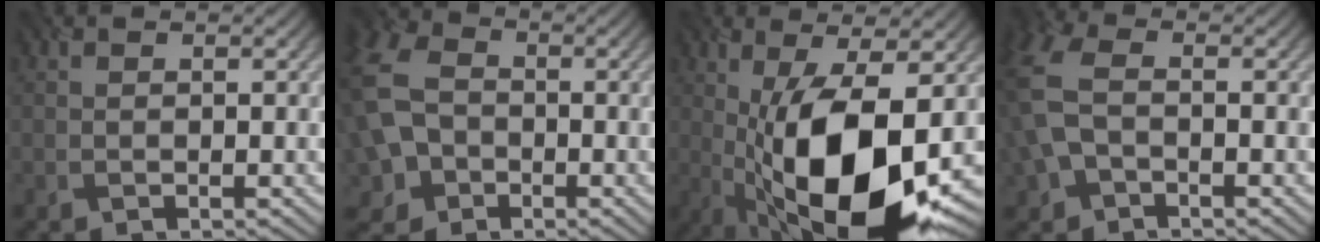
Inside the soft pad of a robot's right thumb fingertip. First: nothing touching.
{"total": 12.2, "force": [-2.4, 9.6, 7.1], "torque": [-0.203, -0.027, -0.050]}
{"total": 16.6, "force": [-2.8, 6.4, 15.1], "torque": [-0.277, -0.013, -0.044]}
{"total": 8.5, "force": [-1.4, 5.8, 6.0], "torque": [-0.182, 0.004, -0.036]}